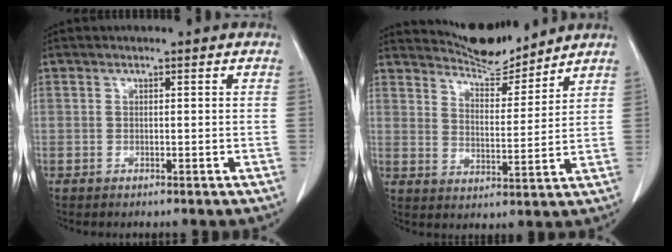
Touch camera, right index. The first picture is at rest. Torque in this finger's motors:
{"motor_torque": [-0.30, 0.86, 0.08, 0.01]}